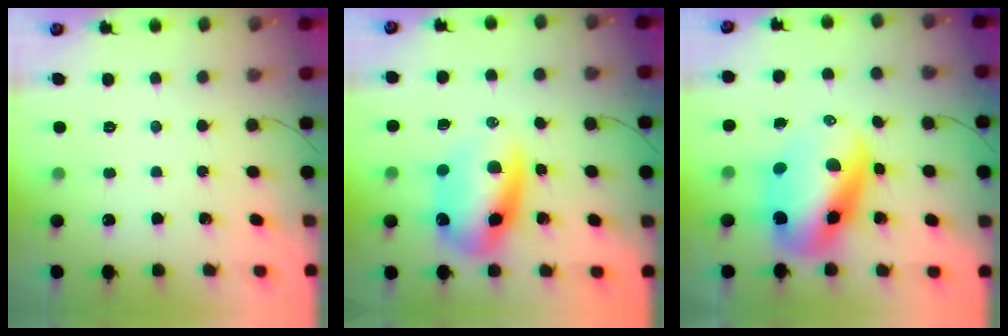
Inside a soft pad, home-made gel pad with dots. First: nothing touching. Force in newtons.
{"total": 12.5, "press": 12.1, "slide": 3.1}
{"total": 14.2, "press": 13.8, "slide": 3.3}